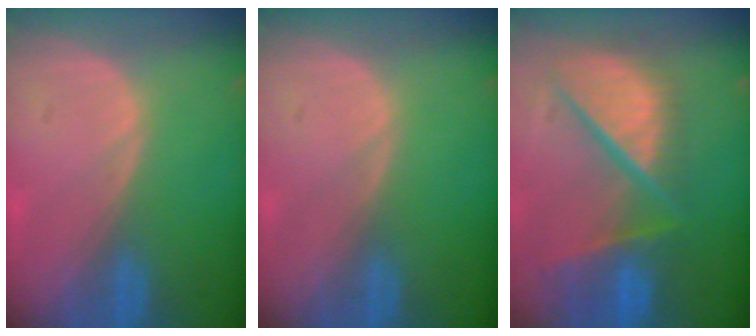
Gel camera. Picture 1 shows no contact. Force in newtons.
{"total": 0.0}
{"total": 12.1, "press": 10.0, "slide": 6.8}